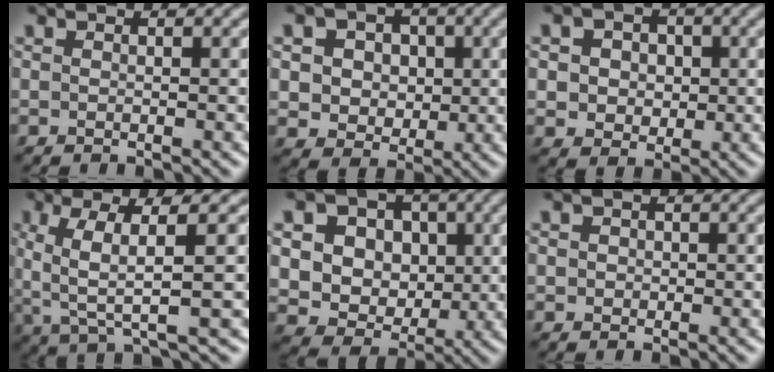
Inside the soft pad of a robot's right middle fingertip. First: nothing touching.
{"total": 6.4, "force": [1.5, 5.3, 3.2], "torque": [-0.061, 0.019, 0.015]}
{"total": 5.0, "force": [0.9, 4.2, 2.6], "torque": [-0.050, 0.016, -0.001]}
{"total": 6.2, "force": [1.1, 1.3, 6.0], "torque": [-0.117, 0.000, 0.019]}
{"total": 12.2, "force": [3.3, 10.3, 5.7], "torque": [-0.128, 0.021, 0.059]}
{"total": 0.7, "force": [0.0, 0.6, 0.2], "torque": [-0.002, -0.002, 0.001]}